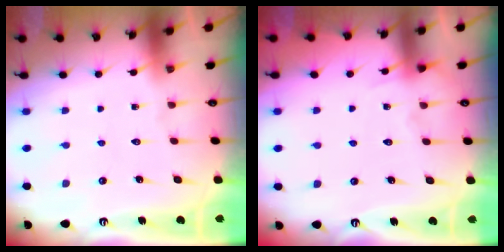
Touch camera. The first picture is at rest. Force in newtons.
{"total": 5.1, "press": 5.1, "slide": 0.7}